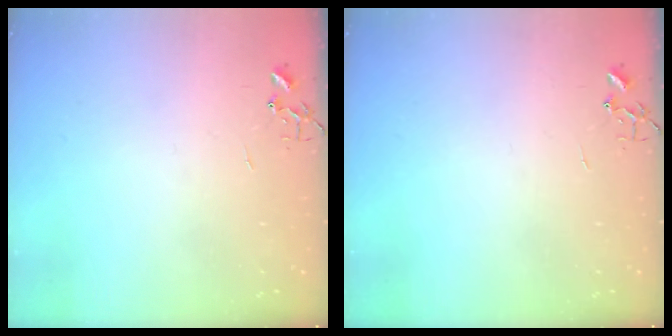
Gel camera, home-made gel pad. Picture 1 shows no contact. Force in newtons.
{"total": 0.0}